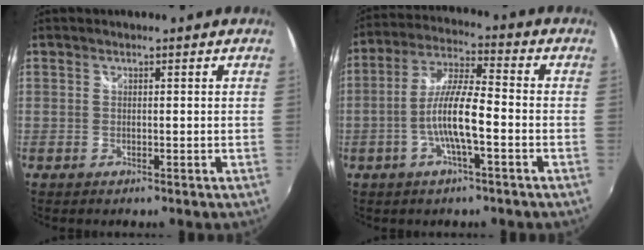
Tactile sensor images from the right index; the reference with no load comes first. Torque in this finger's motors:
{"motor_torque": [1.54, -0.47, 0.84, 0.20]}